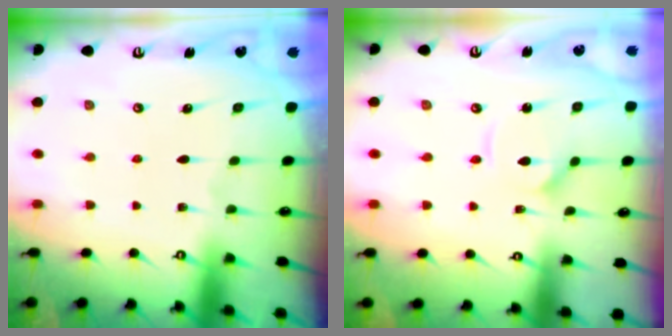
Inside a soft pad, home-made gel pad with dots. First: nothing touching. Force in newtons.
{"total": 4.3, "press": 4.3, "slide": 0.4}